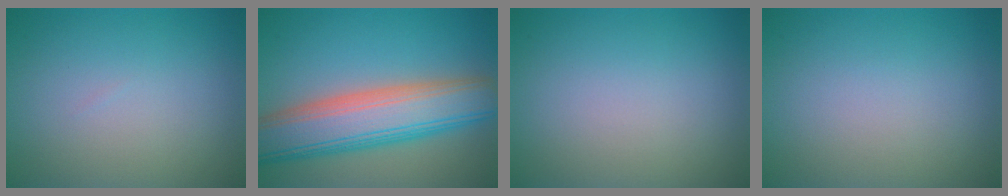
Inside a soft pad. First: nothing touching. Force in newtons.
{"total": 9.7, "press": 9.7, "slide": 1.1}
{"total": 0.0}
{"total": 0.0}